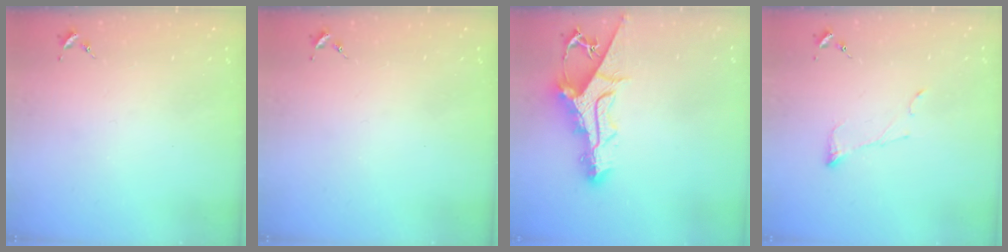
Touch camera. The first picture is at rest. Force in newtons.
{"total": 0.0}
{"total": 14.8, "press": 14.7, "slide": 0.9}
{"total": 6.7, "press": 6.6, "slide": 0.6}